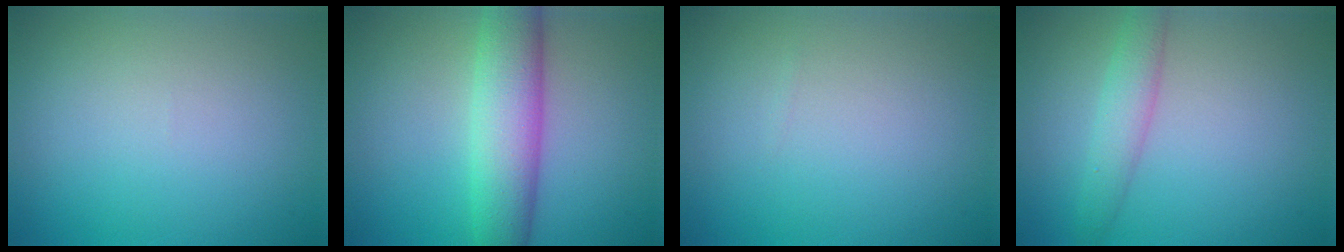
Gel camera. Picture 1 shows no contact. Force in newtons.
{"total": 5.9, "press": 5.9, "slide": 0.3}
{"total": 0.0}
{"total": 2.7, "press": 2.6, "slide": 0.2}